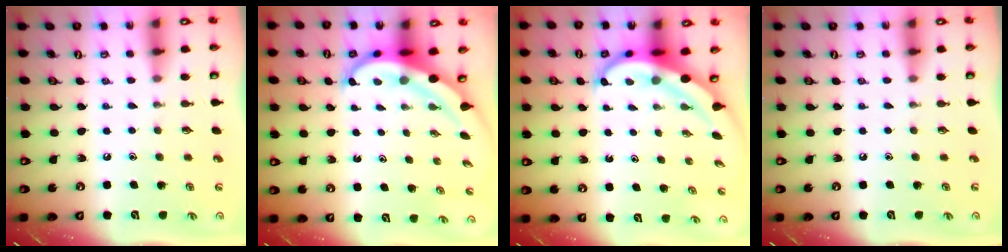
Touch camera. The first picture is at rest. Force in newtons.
{"total": 5.7, "press": 5.5, "slide": 1.6}
{"total": 5.7, "press": 5.5, "slide": 1.6}
{"total": 0.0}